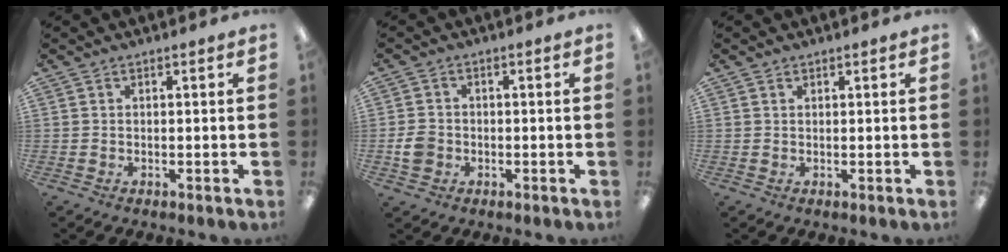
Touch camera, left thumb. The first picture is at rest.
{"total": 4.2, "force": [-1.0, 3.5, 2.1], "torque": [-0.039, 0.007, -0.017]}
{"total": 0.8, "force": [0.6, 0.5, 0.3], "torque": [-0.007, 0.002, 0.011]}